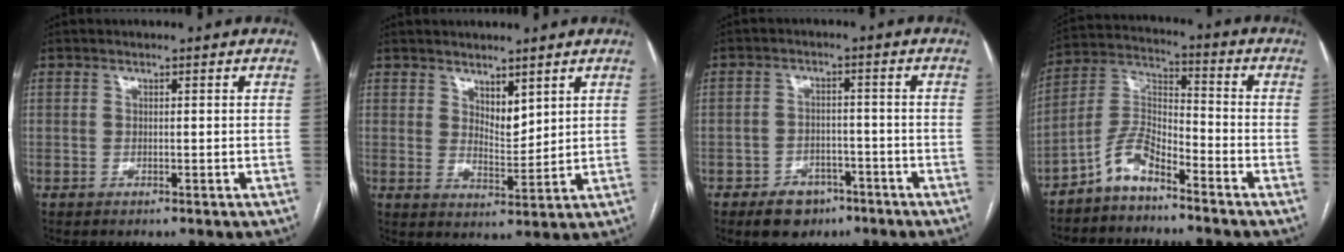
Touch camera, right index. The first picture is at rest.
{"total": 4.1, "force": [2.8, 1.7, 2.4], "torque": [-0.040, -0.012, 0.056]}
{"total": 6.0, "force": [-3.9, 4.0, 2.2], "torque": [-0.038, 0.005, -0.053]}
{"total": 7.2, "force": [-5.4, 2.3, 4.3], "torque": [-0.096, 0.014, -0.111]}